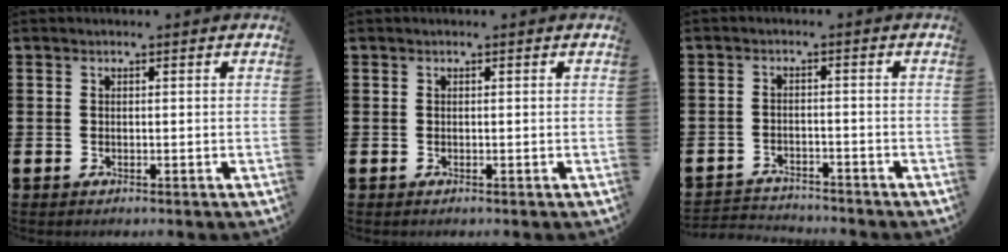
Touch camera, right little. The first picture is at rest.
{"total": 0.0}
{"total": 1.9, "force": [-1.9, 0.2, -0.3], "torque": [-0.002, 0.002, -0.044]}